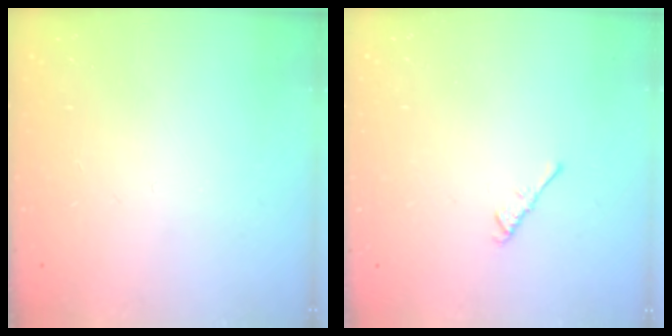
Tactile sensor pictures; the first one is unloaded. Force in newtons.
{"total": 2.6, "press": 2.6, "slide": 0.6}